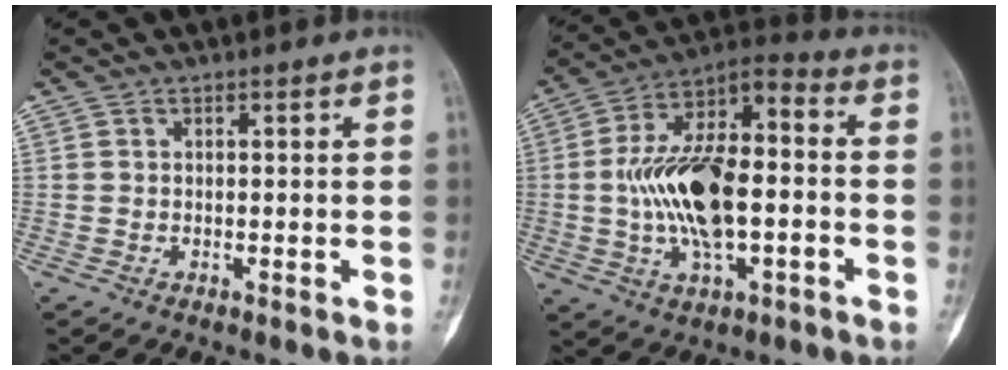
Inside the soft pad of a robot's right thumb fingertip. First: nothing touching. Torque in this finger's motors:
{"motor_torque": [2.33, 2.51, 1.10, -0.81, 0.67]}